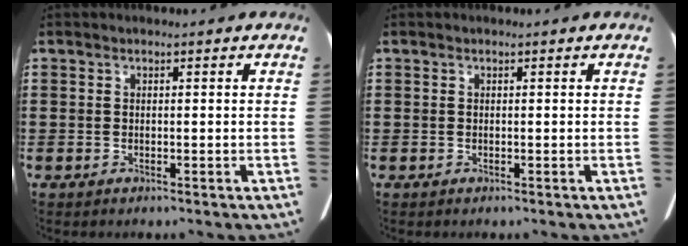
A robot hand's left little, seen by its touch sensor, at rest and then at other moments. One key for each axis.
{"total": 0.0}